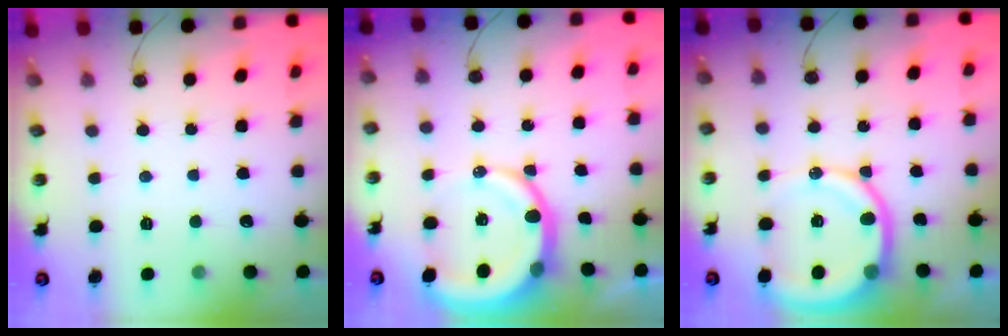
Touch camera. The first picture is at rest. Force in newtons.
{"total": 13.2, "press": 13.1, "slide": 1.7}
{"total": 12.9, "press": 12.8, "slide": 1.7}